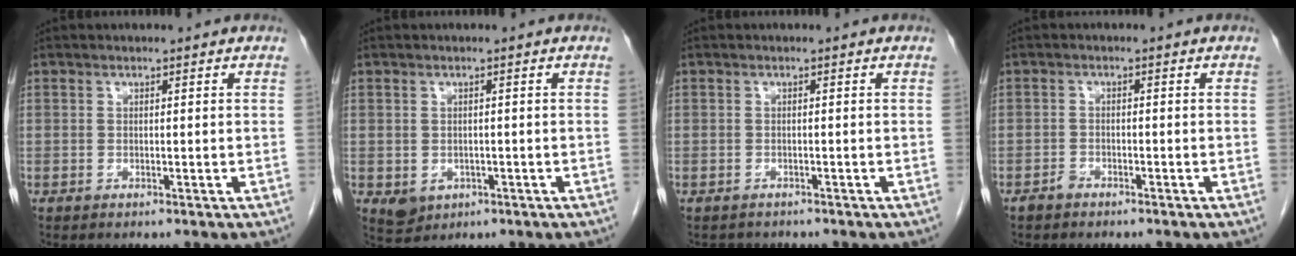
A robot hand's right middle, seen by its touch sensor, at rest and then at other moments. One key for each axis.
{"total": 3.2, "fx": -1.0, "fy": 2.7, "fz": 1.3, "tx": -0.020, "ty": 0.000, "tz": -0.003}
{"total": 2.4, "fx": -2.2, "fy": 1.0, "fz": 0.1, "tx": -0.005, "ty": -0.003, "tz": -0.030}
{"total": 1.4, "fx": -1.2, "fy": 0.6, "fz": 0.4, "tx": -0.011, "ty": 0.002, "tz": -0.023}